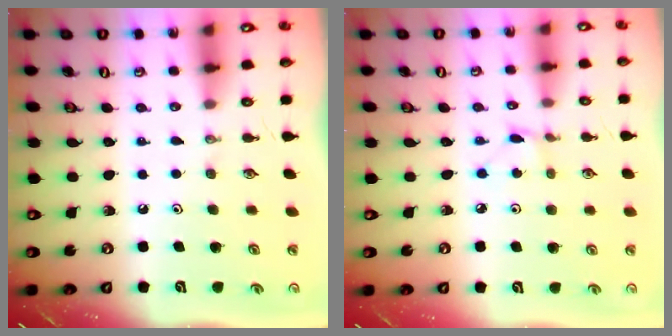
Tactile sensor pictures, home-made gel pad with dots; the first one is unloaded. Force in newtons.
{"total": 1.3, "press": 1.2, "slide": 0.1}